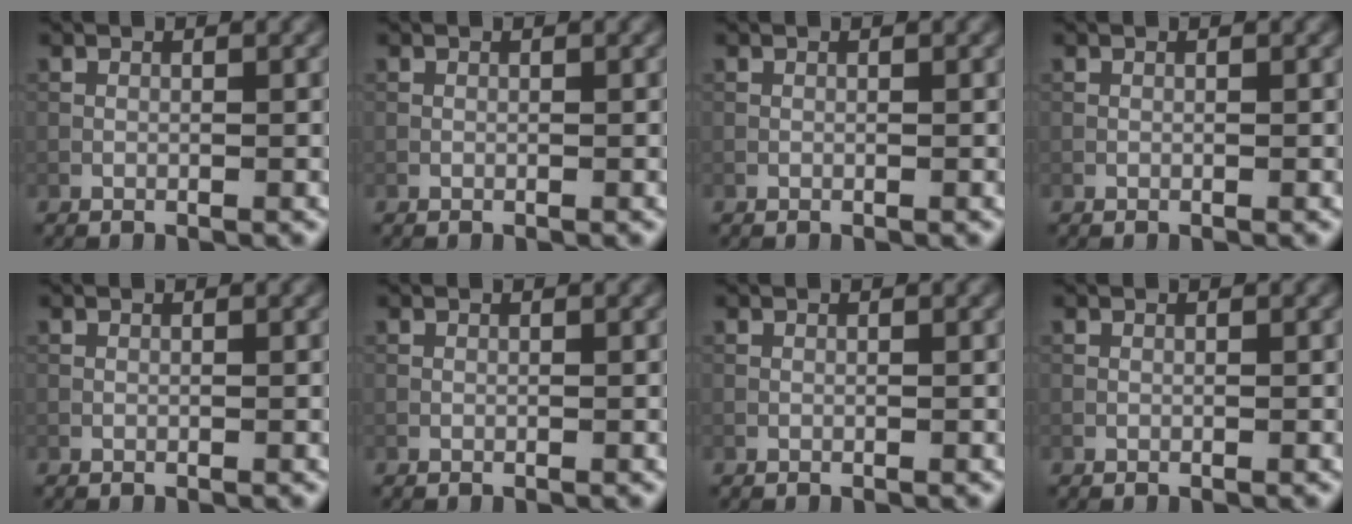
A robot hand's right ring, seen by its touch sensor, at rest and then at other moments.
{"total": 0.0}
{"total": 0.0}
{"total": 0.0}
{"total": 0.0}
{"total": 0.0}
{"total": 0.0}
{"total": 0.0}